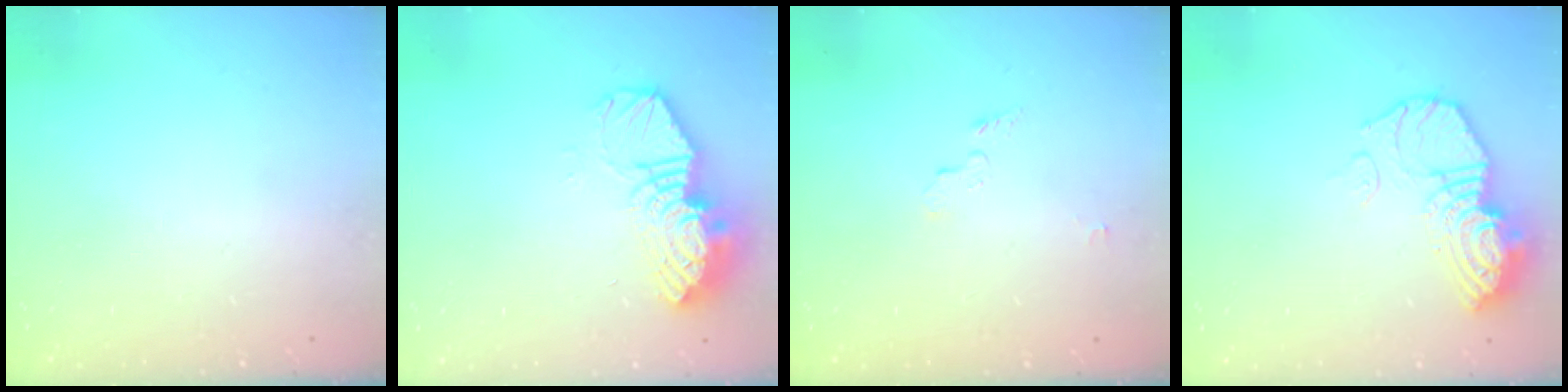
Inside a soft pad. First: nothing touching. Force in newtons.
{"total": 14.8, "press": 14.7, "slide": 1.5}
{"total": 3.8, "press": 3.7, "slide": 0.4}
{"total": 13.5, "press": 13.4, "slide": 1.4}